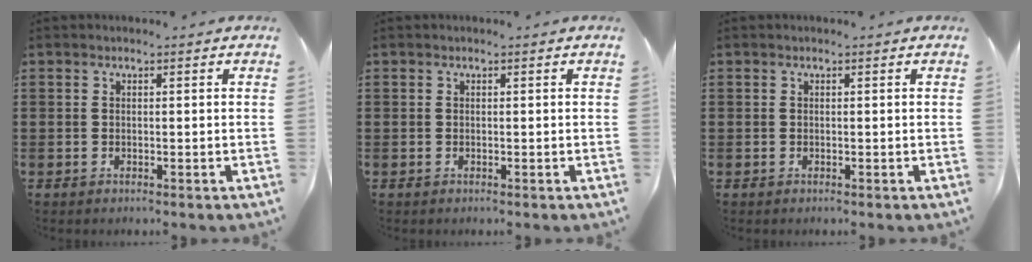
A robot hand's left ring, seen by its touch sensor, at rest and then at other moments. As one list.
[{"total": 0.0}, {"total": 0.0}]